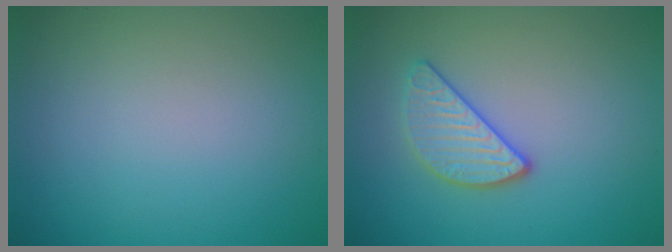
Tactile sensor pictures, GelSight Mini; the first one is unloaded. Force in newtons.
{"total": 2.8, "press": 2.6, "slide": 0.9}